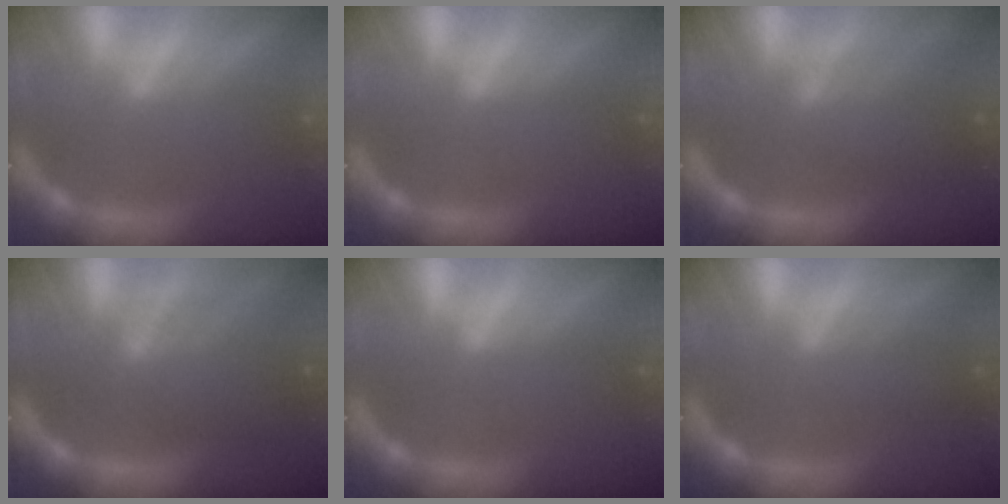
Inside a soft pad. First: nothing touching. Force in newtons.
{"total": 0.0}
{"total": 5.0}
{"total": 6.5}
{"total": 0.0}
{"total": 2.5}